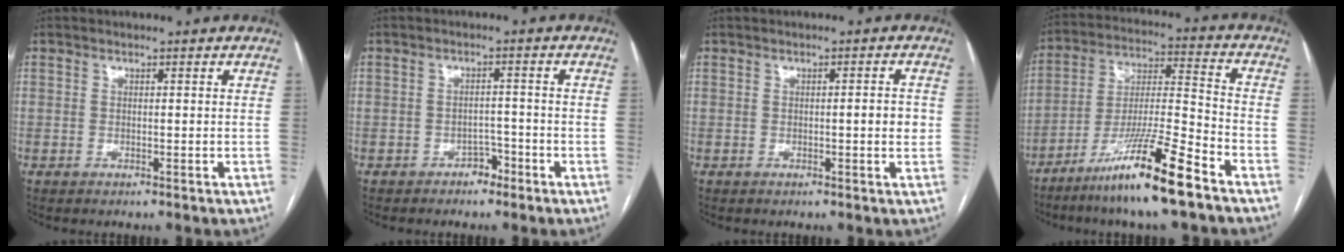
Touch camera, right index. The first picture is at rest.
{"total": 2.4, "force": [-1.8, 1.4, 0.8], "torque": [-0.009, 0.007, -0.026]}
{"total": 2.5, "force": [-0.2, 0.3, 2.4], "torque": [-0.034, 0.001, -0.003]}
{"total": 15.3, "force": [-10.1, -0.2, 11.4], "torque": [-0.222, -0.026, -0.184]}